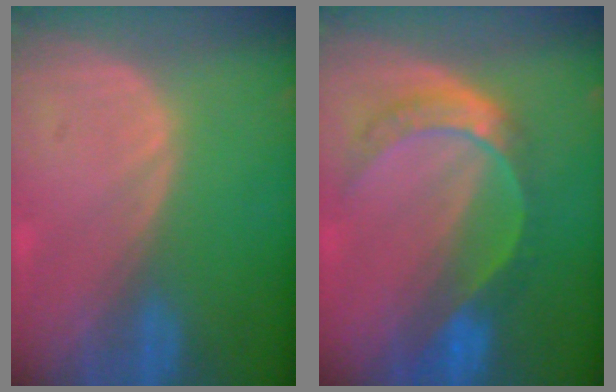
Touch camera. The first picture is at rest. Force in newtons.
{"total": 7.7, "press": 6.4, "slide": 4.3}